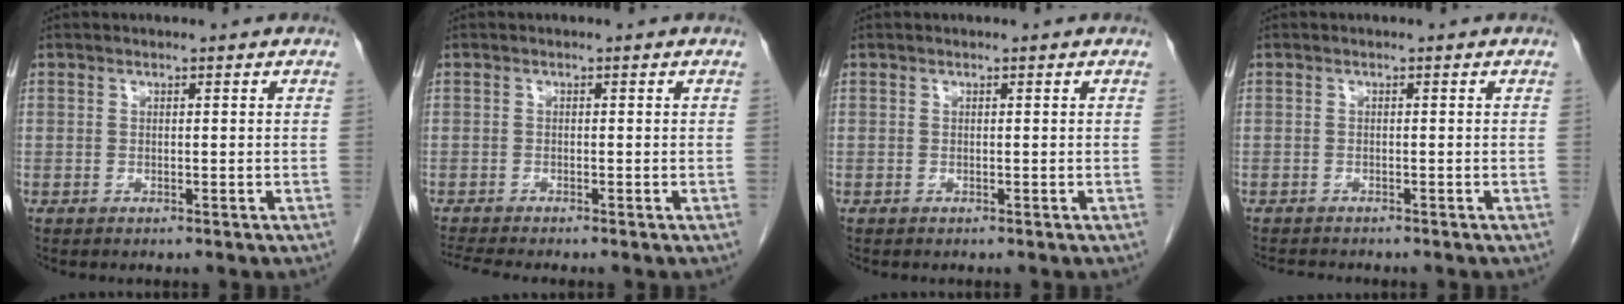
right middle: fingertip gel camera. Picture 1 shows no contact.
{"total": 2.8, "force": [-2.5, -0.8, 0.9], "torque": [-0.025, -0.015, -0.049]}
{"total": 0.0}
{"total": 2.6, "force": [-2.4, 0.5, 0.8], "torque": [-0.017, -0.009, -0.034]}